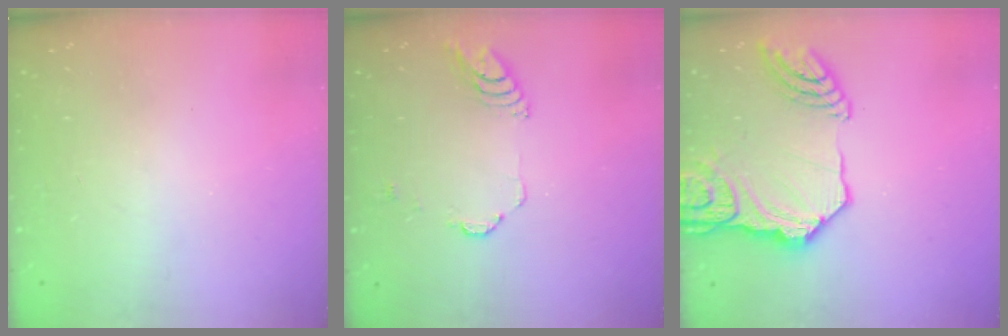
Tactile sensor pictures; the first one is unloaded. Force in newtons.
{"total": 5.3, "press": 5.3, "slide": 0.6}
{"total": 19.1, "press": 19.0, "slide": 1.3}